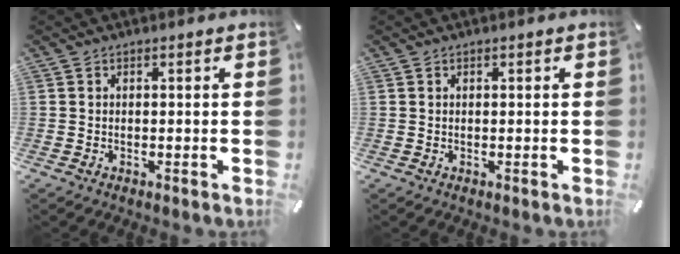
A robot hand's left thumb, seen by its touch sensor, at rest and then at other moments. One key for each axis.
{"total": 0.0}